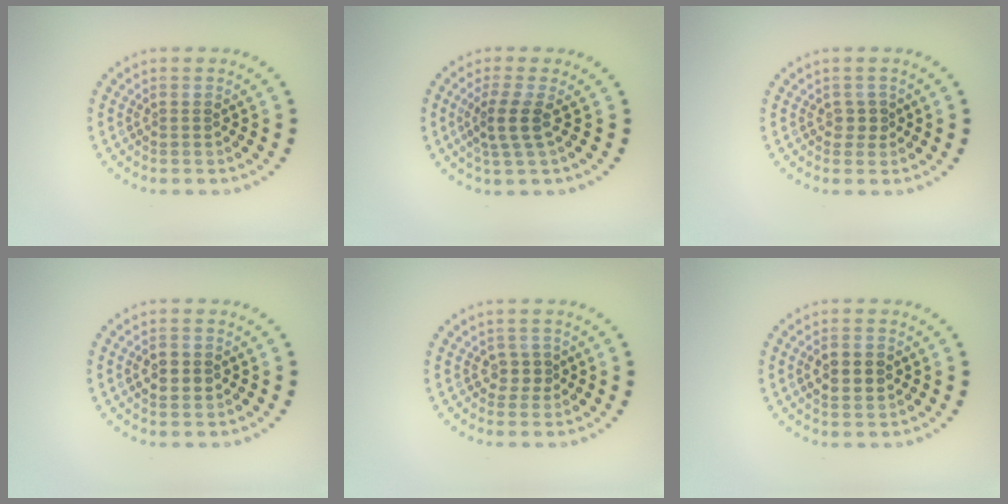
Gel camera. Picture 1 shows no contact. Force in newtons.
{"total": 2.6, "press": 2.0, "slide": 1.6}
{"total": 1.2, "press": 0.9, "slide": 0.7}
{"total": 2.3, "press": 2.3, "slide": 0.1}
{"total": 1.4, "press": 1.0, "slide": 0.9}
{"total": 3.1, "press": 3.1, "slide": 0.1}